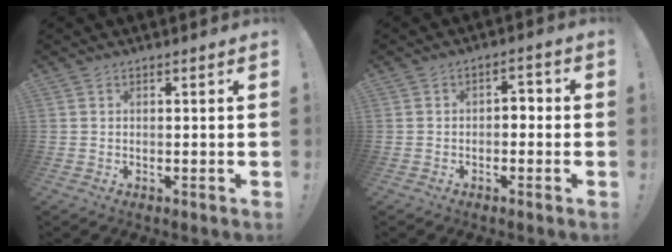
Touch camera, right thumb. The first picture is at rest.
{"total": 3.3, "force": [-1.7, 2.2, 1.8], "torque": [-0.031, 0.012, -0.033]}